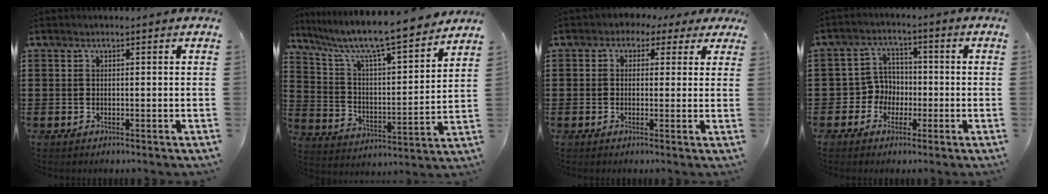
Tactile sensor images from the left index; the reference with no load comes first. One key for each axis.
{"total": 8.5, "fx": 7.3, "fy": 0.5, "fz": 4.3, "tx": -0.114, "ty": -0.055, "tz": 0.118}
{"total": 2.1, "fx": 0.6, "fy": 1.8, "fz": 0.9, "tx": -0.026, "ty": 0.009, "tz": 0.007}
{"total": 5.1, "fx": -1.5, "fy": 4.8, "fz": 1.0, "tx": -0.044, "ty": 0.012, "tz": -0.034}